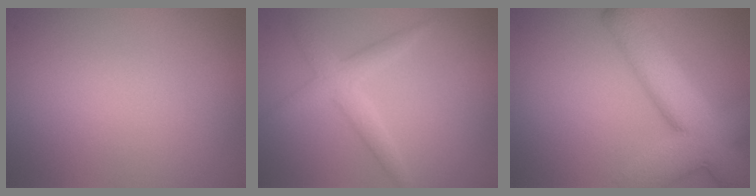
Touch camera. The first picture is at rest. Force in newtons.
{"total": 2.5, "press": 2.5, "slide": 0.2}
{"total": 10.0, "press": 10.0, "slide": 0.9}